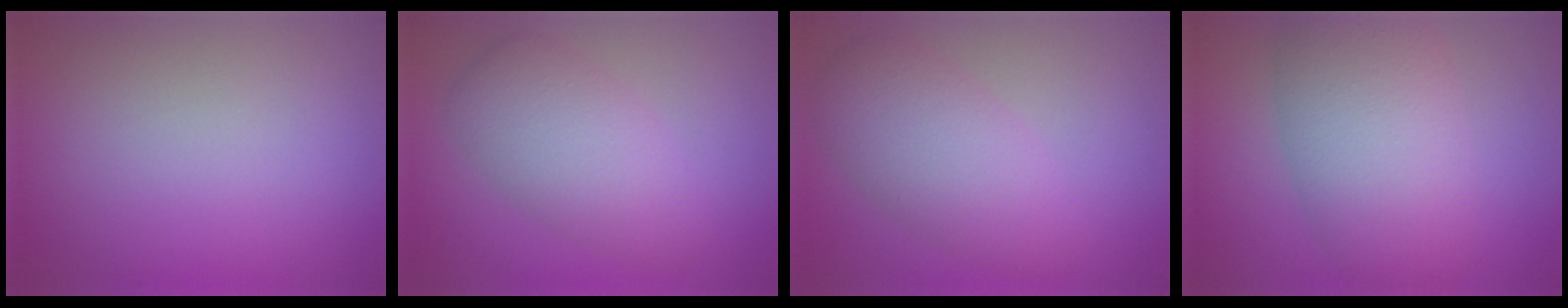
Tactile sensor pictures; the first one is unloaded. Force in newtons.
{"total": 5.2, "press": 5.2, "slide": 0.3}
{"total": 5.4, "press": 5.4, "slide": 0.0}
{"total": 8.6, "press": 8.6, "slide": 0.3}